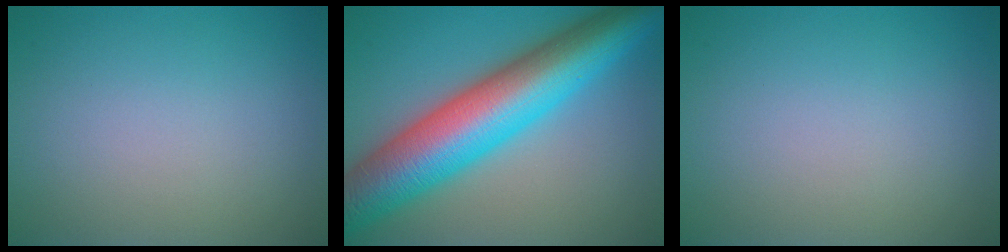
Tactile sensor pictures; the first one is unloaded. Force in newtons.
{"total": 13.1, "press": 13.1, "slide": 0.2}
{"total": 0.0}